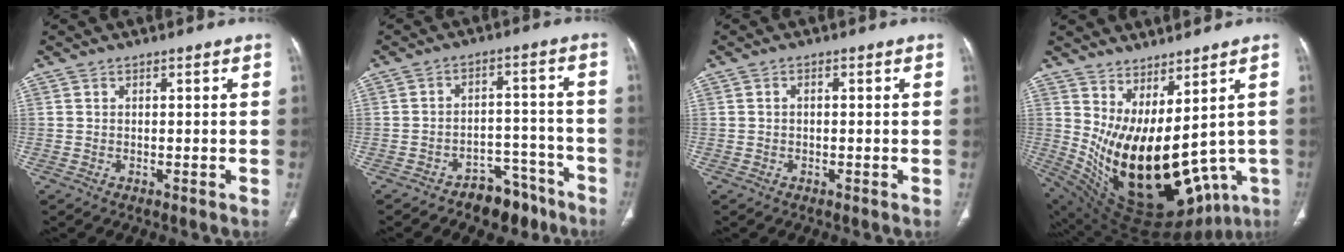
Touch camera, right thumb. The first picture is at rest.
{"total": 8.4, "force": [-6.4, 4.9, 2.4], "torque": [-0.004, 0.074, -0.092]}
{"total": 0.9, "force": [0.0, 0.6, 0.7], "torque": [-0.010, 0.003, -0.002]}
{"total": 21.5, "force": [1.0, 10.6, 18.7], "torque": [-0.292, -0.051, 0.064]}